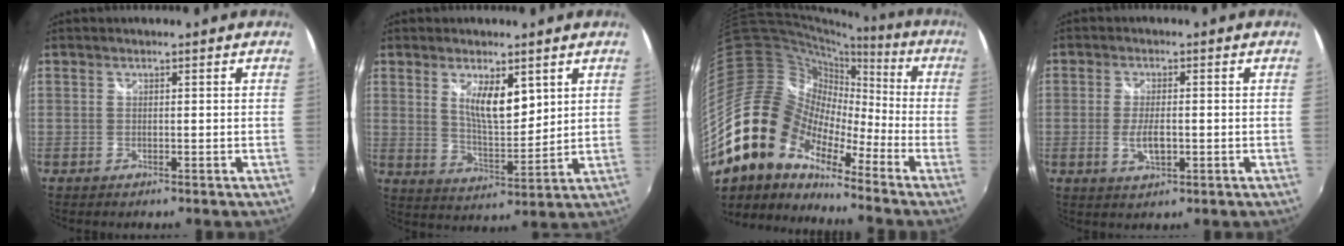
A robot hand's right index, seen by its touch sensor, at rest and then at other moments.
{"total": 8.4, "force": [3.6, 3.1, 6.8], "torque": [-0.115, -0.007, 0.068]}
{"total": 17.6, "force": [-12.2, 10.0, 7.7], "torque": [-0.147, 0.000, -0.243]}
{"total": 4.6, "force": [-1.0, 1.8, 4.1], "torque": [-0.082, -0.006, -0.017]}